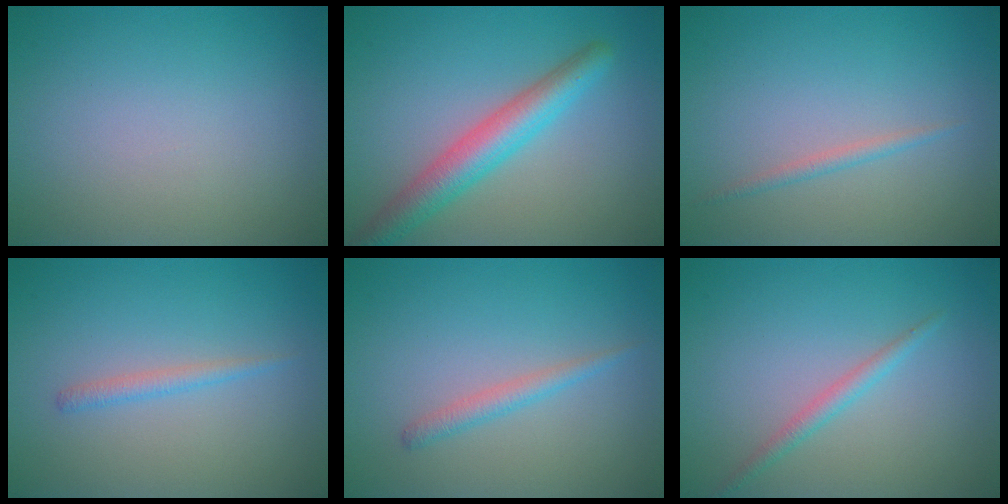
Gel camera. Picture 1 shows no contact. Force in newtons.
{"total": 4.8, "press": 4.8, "slide": 0.1}
{"total": 1.0, "press": 1.0, "slide": 0.0}
{"total": 1.2, "press": 1.2, "slide": 0.0}
{"total": 1.5, "press": 1.5, "slide": 0.0}
{"total": 1.5, "press": 1.5, "slide": 0.0}